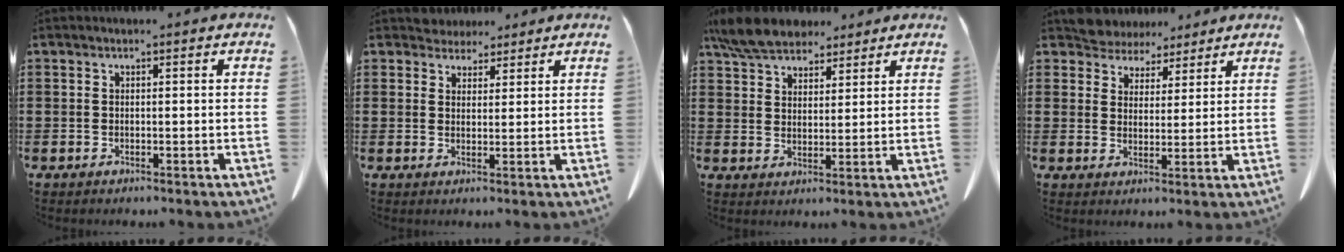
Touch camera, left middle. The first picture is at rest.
{"total": 3.6, "force": [3.3, 1.4, 0.0], "torque": [-0.013, -0.003, 0.065]}
{"total": 7.4, "force": [6.5, 2.7, 2.3], "torque": [-0.070, -0.007, 0.124]}
{"total": 4.9, "force": [4.5, 1.8, -0.4], "torque": [-0.018, -0.017, 0.085]}